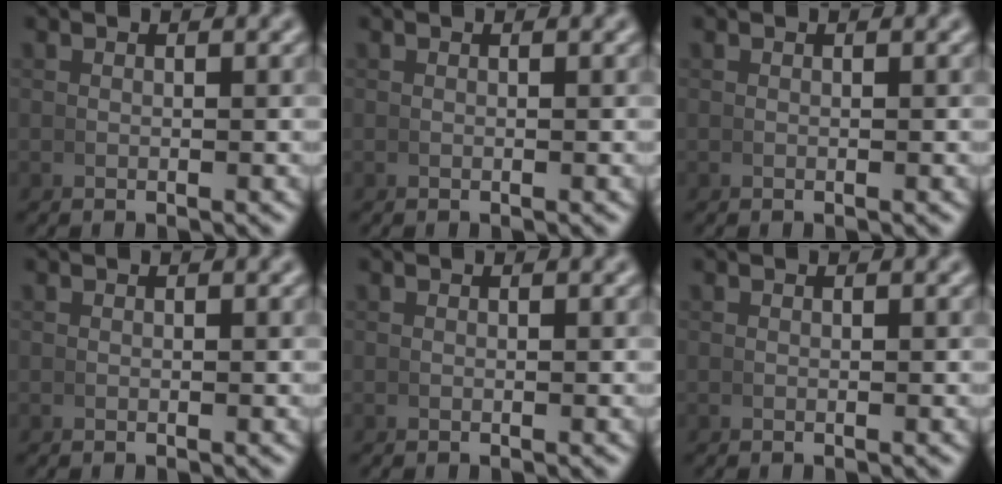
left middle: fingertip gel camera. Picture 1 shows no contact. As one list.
[{"total": 0.0}, {"total": 0.0}, {"total": 0.0}, {"total": 0.0}, {"total": 0.0}]